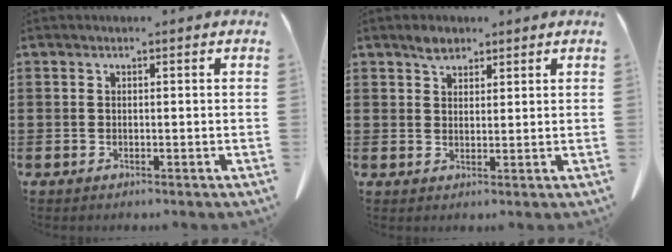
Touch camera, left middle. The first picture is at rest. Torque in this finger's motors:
{"motor_torque": [0.15, -0.14, 0.03, 0.01]}